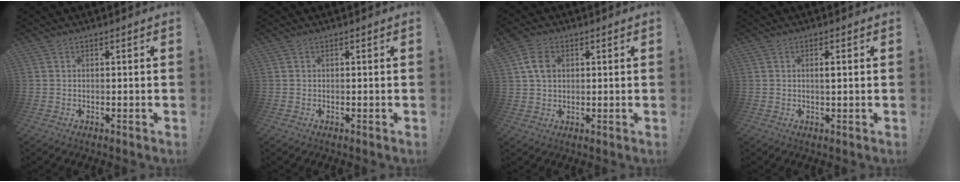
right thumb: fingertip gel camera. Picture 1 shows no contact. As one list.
[{"total": 0.0}, {"total": 6.6, "force": [2.0, 4.7, 4.3], "torque": [-0.070, 0.001, 0.037]}, {"total": 1.8, "force": [0.3, 0.2, 1.7], "torque": [-0.020, -0.005, 0.001]}]